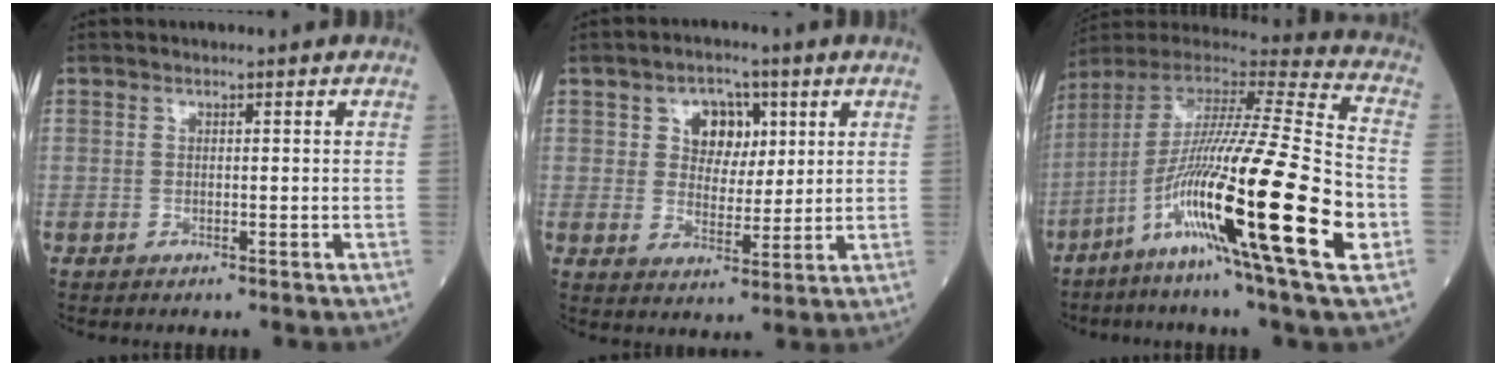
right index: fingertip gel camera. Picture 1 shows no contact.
{"total": 6.0, "force": [2.3, 4.3, 3.5], "torque": [-0.054, 0.013, 0.040]}
{"total": 28.4, "force": [-9.2, 0.7, 26.9], "torque": [-0.468, -0.056, -0.173]}